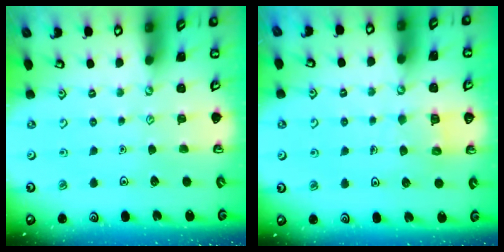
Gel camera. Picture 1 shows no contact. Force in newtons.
{"total": 5.9, "press": 5.9, "slide": 0.3}